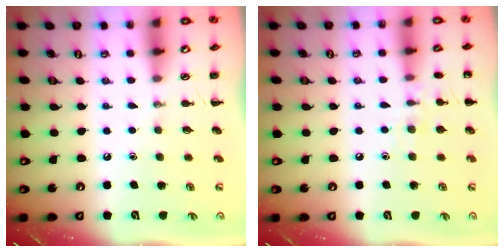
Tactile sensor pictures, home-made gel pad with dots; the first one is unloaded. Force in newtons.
{"total": 8.2, "press": 7.9, "slide": 2.1}